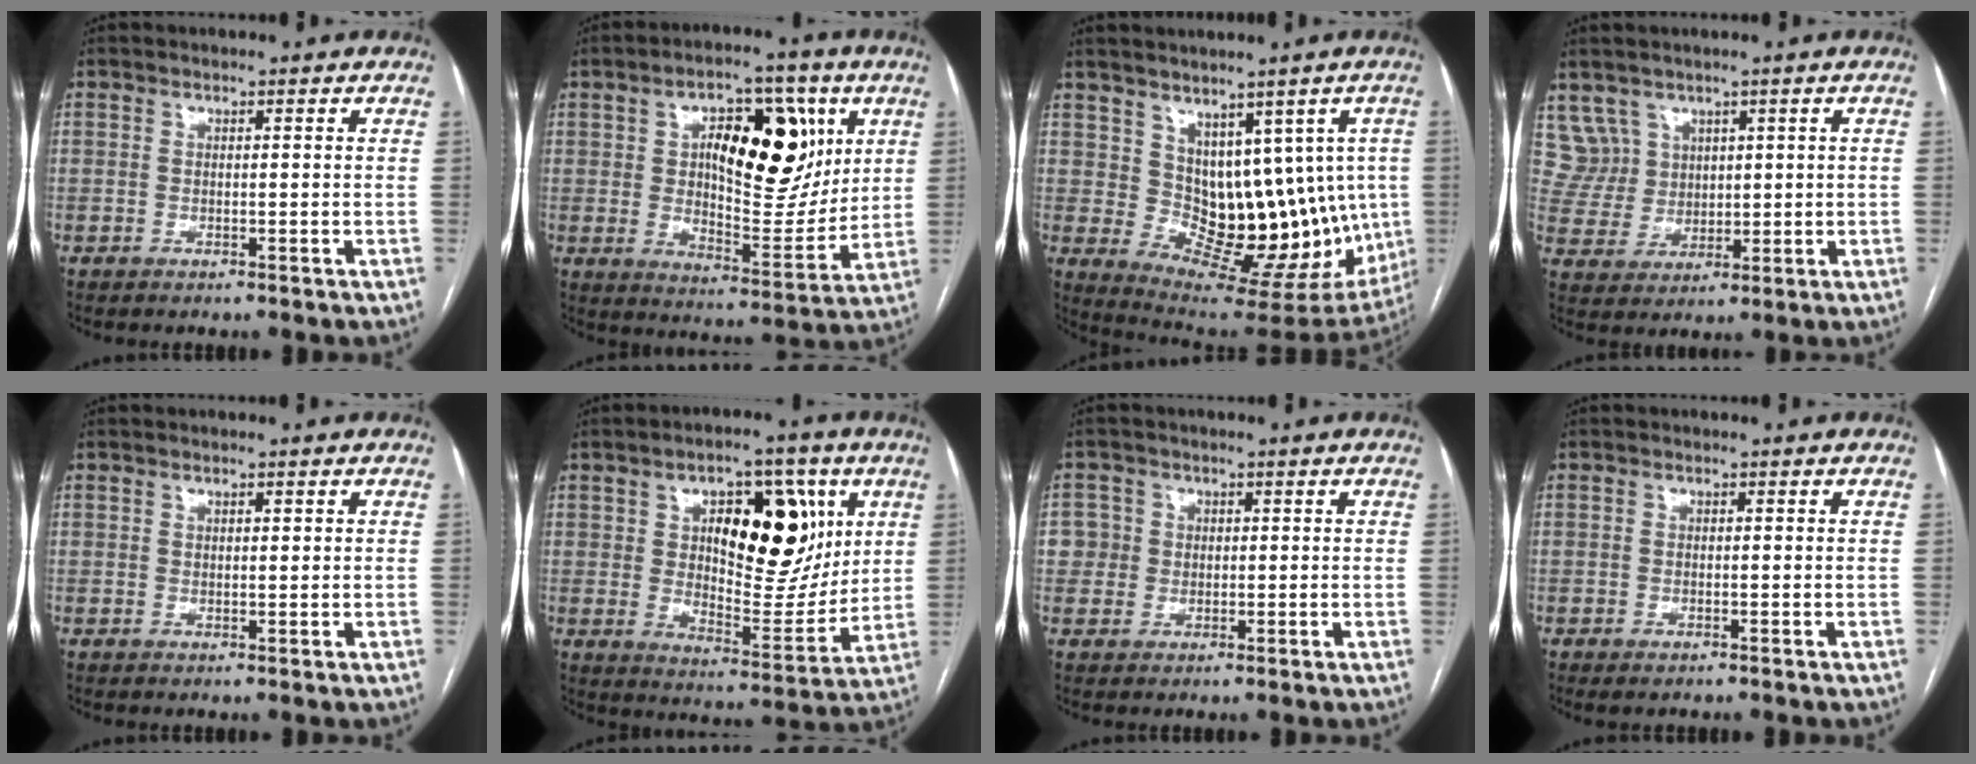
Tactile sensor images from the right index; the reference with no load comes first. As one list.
[{"total": 17.4, "force": [5.0, 7.6, 14.8], "torque": [-0.212, 0.014, 0.083]}, {"total": 13.6, "force": [2.2, 8.5, 10.4], "torque": [-0.116, 0.010, 0.060]}, {"total": 5.9, "force": [3.4, 4.9, -0.4], "torque": [0.010, 0.017, 0.078]}, {"total": 0.9, "force": [0.4, 0.3, 0.7], "torque": [-0.009, -0.001, 0.006]}, {"total": 16.9, "force": [5.3, 7.5, 14.2], "torque": [-0.195, 0.010, 0.089]}, {"total": 3.6, "force": [0.3, 3.6, 0.0], "torque": [0.017, 0.013, 0.004]}, {"total": 1.1, "force": [-0.7, 0.4, 0.8], "torque": [-0.012, -0.002, -0.006]}]